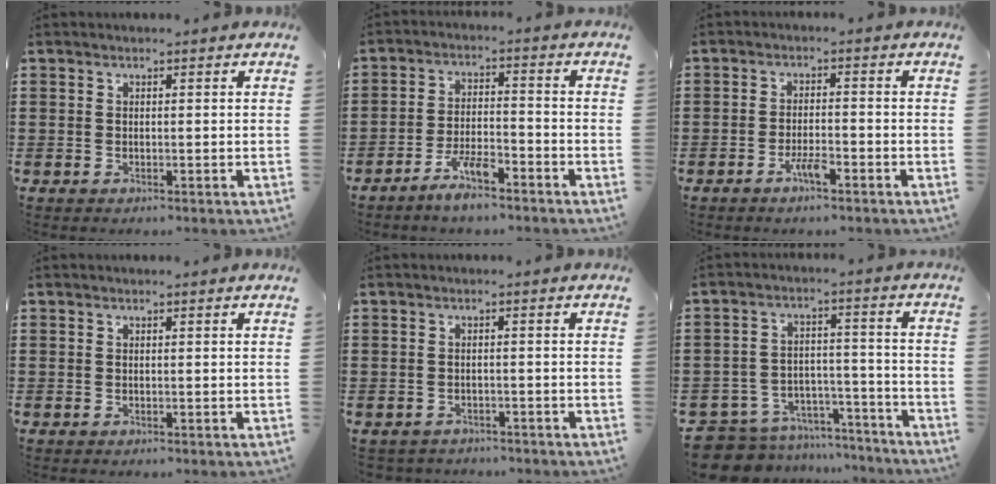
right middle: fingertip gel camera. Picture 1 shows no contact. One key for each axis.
{"total": 5.6, "fx": -4.6, "fy": 1.0, "fz": 3.1, "tx": -0.074, "ty": -0.002, "tz": -0.091}
{"total": 3.5, "fx": -2.3, "fy": 0.6, "fz": 2.6, "tx": -0.059, "ty": -0.001, "tz": -0.044}
{"total": 0.0}
{"total": 1.4, "fx": -1.4, "fy": 0.3, "fz": -0.2, "tx": -0.003, "ty": 0.001, "tz": -0.032}
{"total": 8.2, "fx": -7.9, "fy": 2.0, "fz": 1.1, "tx": -0.037, "ty": 0.020, "tz": -0.161}